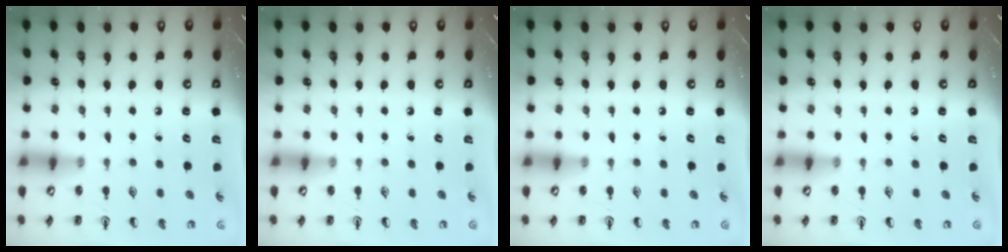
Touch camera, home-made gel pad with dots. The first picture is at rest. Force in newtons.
{"total": 0.0}
{"total": 0.0}
{"total": 0.0}